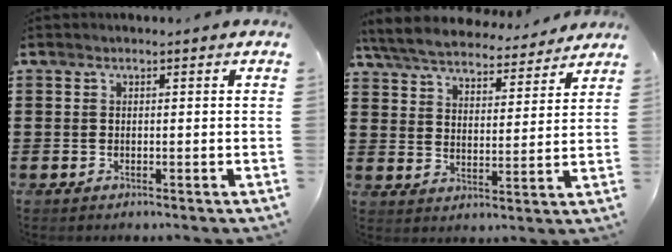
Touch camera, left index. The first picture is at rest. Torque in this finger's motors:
{"motor_torque": [2.14, 0.00, 0.92, 0.21]}